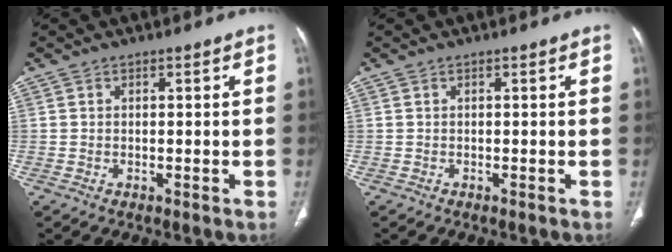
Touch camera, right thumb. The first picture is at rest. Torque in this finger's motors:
{"motor_torque": [0.00, 0.00, 0.00, 0.00, 0.00]}